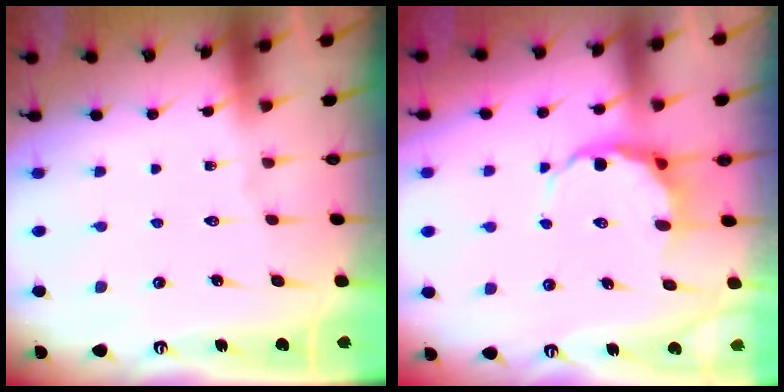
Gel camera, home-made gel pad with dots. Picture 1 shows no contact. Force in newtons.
{"total": 7.0, "press": 6.8, "slide": 1.7}